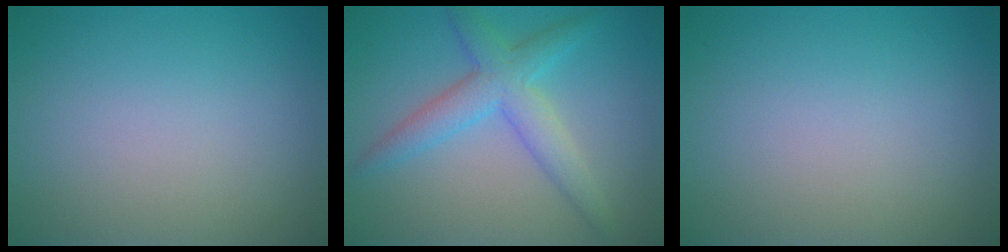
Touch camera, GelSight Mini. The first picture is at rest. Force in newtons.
{"total": 4.3, "press": 4.3, "slide": 0.1}
{"total": 0.0}